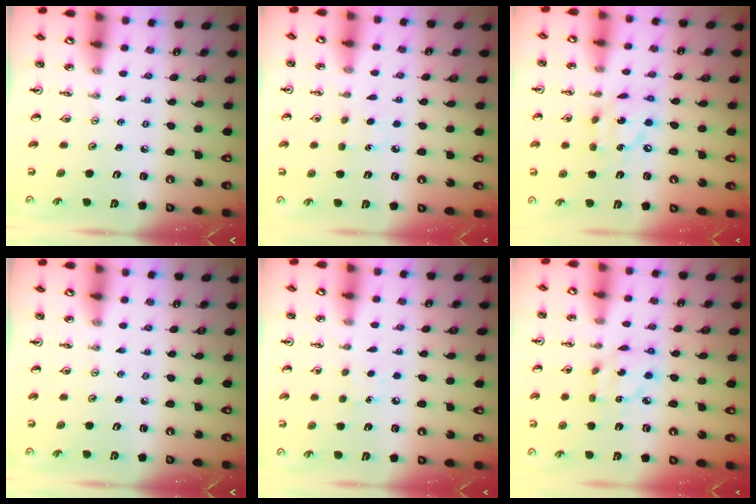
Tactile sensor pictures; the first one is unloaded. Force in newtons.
{"total": 4.5, "press": 4.5, "slide": 0.5}
{"total": 10.7, "press": 10.7, "slide": 0.5}
{"total": 0.0}
{"total": 6.0, "press": 6.0, "slide": 0.7}
{"total": 6.8, "press": 6.8, "slide": 0.2}